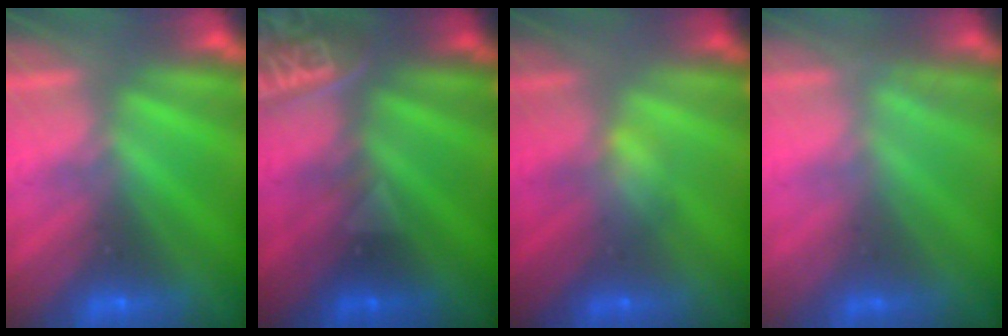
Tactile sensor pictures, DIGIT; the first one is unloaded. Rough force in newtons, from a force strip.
{"total": 2.4}
{"total": 2.6}
{"total": 2.4}